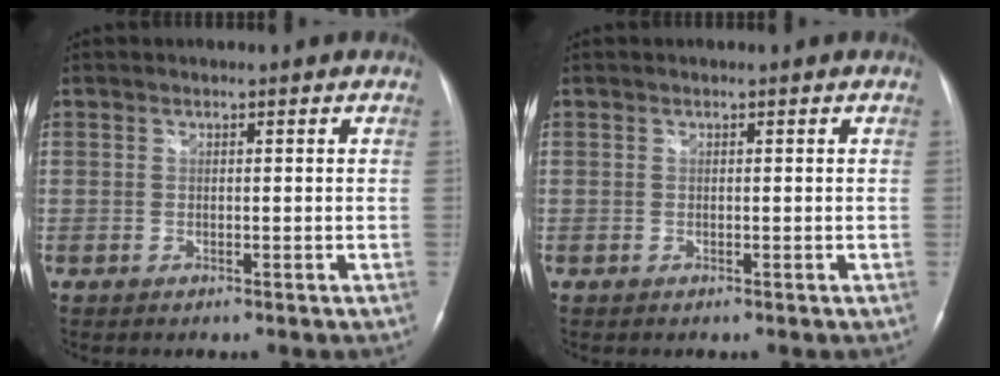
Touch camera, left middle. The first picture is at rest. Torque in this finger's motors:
{"motor_torque": [-0.06, -0.05, 0.01, 0.01]}